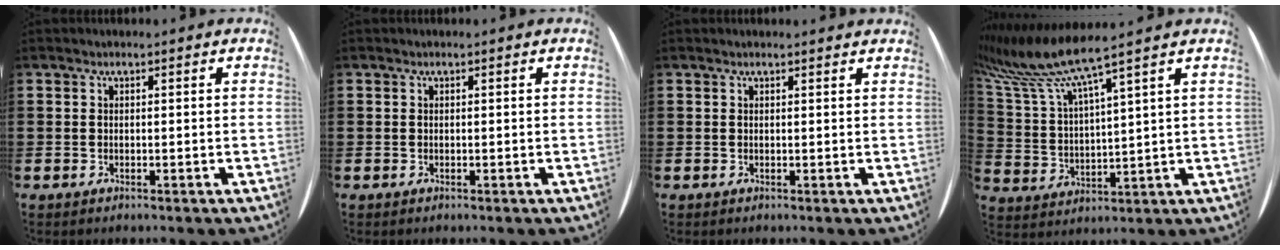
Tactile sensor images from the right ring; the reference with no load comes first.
{"total": 0.0}
{"total": 0.5, "force": [0.5, -0.1, 0.0], "torque": [0.000, 0.001, 0.010]}
{"total": 7.7, "force": [6.9, -0.5, 3.3], "torque": [-0.096, -0.039, 0.117]}